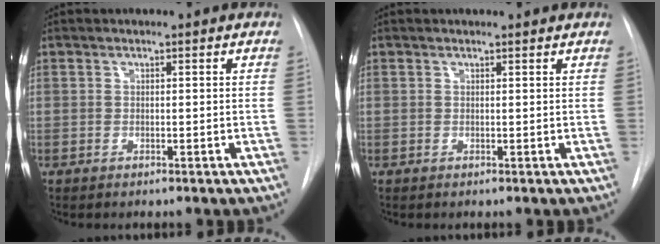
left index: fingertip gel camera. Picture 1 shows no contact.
{"total": 1.2, "force": [1.1, -0.1, 0.1], "torque": [-0.009, -0.002, 0.010]}